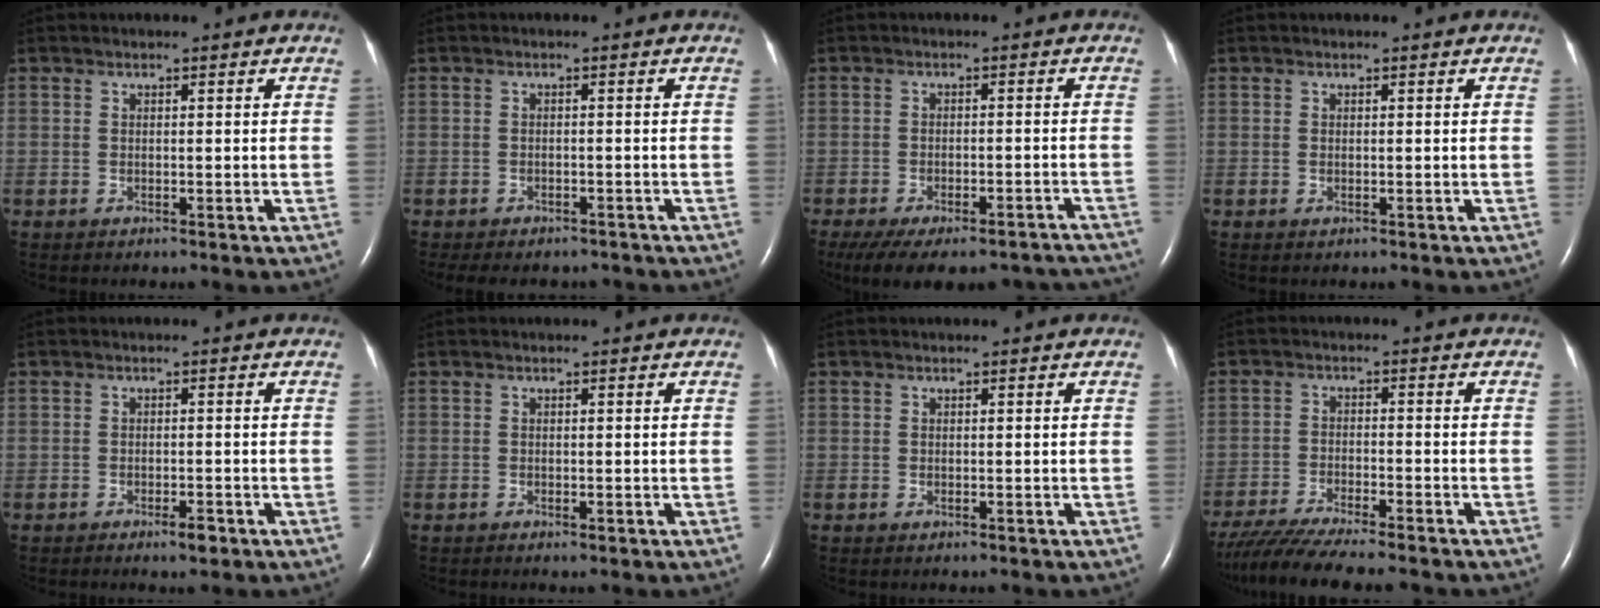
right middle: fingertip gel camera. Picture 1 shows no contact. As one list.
[{"total": 7.9, "force": [-6.7, 3.3, 2.4], "torque": [-0.038, -0.001, -0.079]}, {"total": 18.3, "force": [-15.3, 5.8, 8.2], "torque": [-0.132, -0.010, -0.191]}, {"total": 0.6, "force": [-0.1, 0.3, 0.5], "torque": [-0.014, -0.003, 0.002]}, {"total": 1.7, "force": [-1.0, 0.4, 1.3], "torque": [-0.022, -0.003, -0.013]}, {"total": 0.0}, {"total": 0.0}, {"total": 12.1, "force": [-10.4, 0.5, 6.2], "torque": [-0.099, -0.027, -0.164]}]